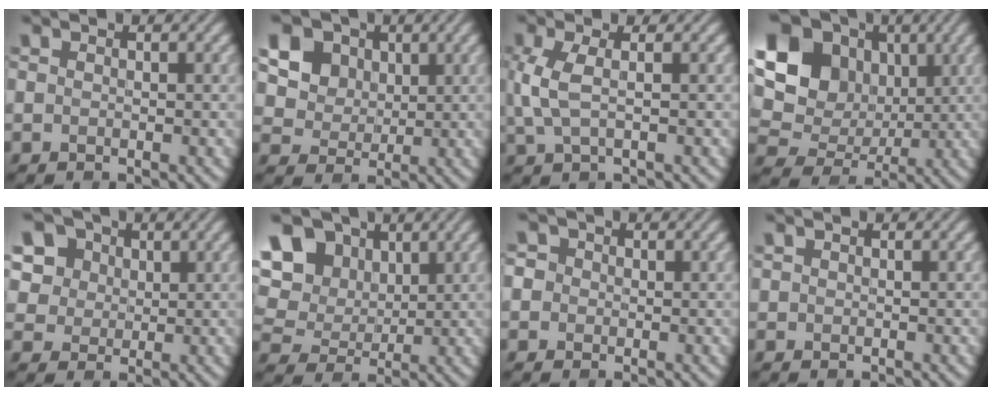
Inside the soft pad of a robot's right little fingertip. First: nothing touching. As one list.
[{"total": 13.7, "force": [6.1, 10.7, 6.0], "torque": [-0.164, 0.024, 0.118]}, {"total": 3.1, "force": [0.0, 1.0, 2.9], "torque": [-0.066, 0.001, 0.004]}, {"total": 14.0, "force": [3.9, 11.4, 7.1], "torque": [-0.174, 0.038, 0.064]}, {"total": 9.7, "force": [4.7, 7.3, 4.3], "torque": [-0.100, 0.024, 0.073]}, {"total": 11.6, "force": [5.2, 8.4, 6.0], "torque": [-0.121, 0.026, 0.086]}, {"total": 2.0, "force": [0.4, 1.8, 0.6], "torque": [-0.003, 0.012, 0.000]}, {"total": 0.0}]